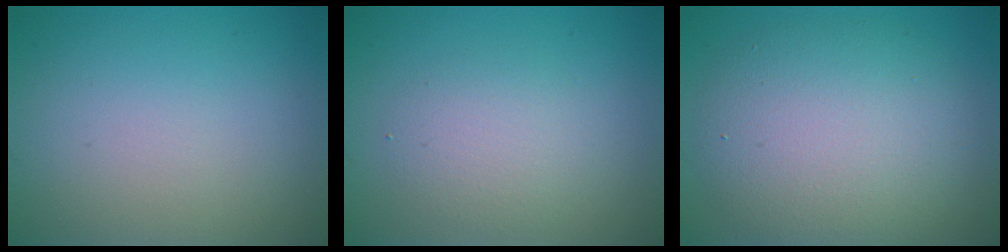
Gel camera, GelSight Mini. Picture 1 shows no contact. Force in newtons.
{"total": 2.6, "press": 2.6, "slide": 0.2}
{"total": 7.7, "press": 7.7, "slide": 0.2}